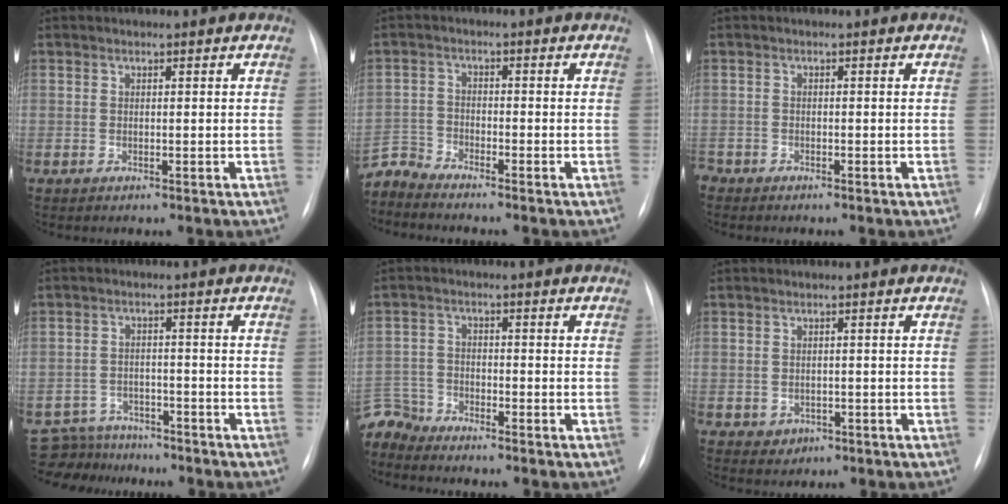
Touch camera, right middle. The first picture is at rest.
{"total": 4.0, "force": [-3.9, -0.6, -0.7], "torque": [0.015, -0.014, -0.076]}
{"total": 1.5, "force": [-1.4, 0.7, 0.2], "torque": [0.000, 0.000, -0.021]}
{"total": 7.5, "force": [-7.0, 2.8, 0.0], "torque": [0.000, 0.011, -0.111]}
{"total": 5.5, "force": [-5.4, 0.6, -0.8], "torque": [0.015, -0.001, -0.107]}
{"total": 1.9, "force": [-0.8, 1.7, 0.5], "torque": [-0.005, 0.004, -0.003]}